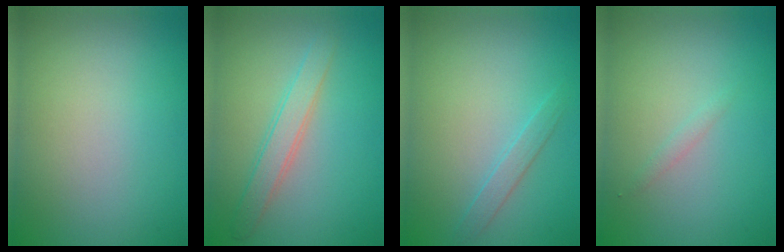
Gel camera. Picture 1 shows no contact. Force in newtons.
{"total": 2.4, "press": 2.4, "slide": 0.2}
{"total": 1.3, "press": 1.3, "slide": 0.0}
{"total": 0.7, "press": 0.7, "slide": 0.1}